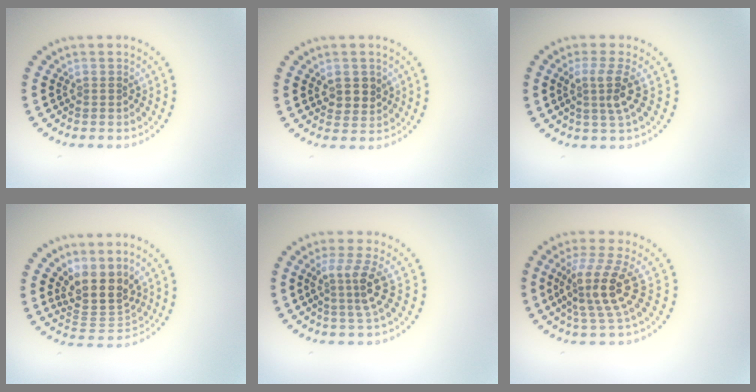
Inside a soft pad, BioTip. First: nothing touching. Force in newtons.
{"total": 2.3, "press": 2.1, "slide": 0.8}
{"total": 2.8, "press": 2.0, "slide": 1.9}
{"total": 4.2, "press": 3.3, "slide": 2.6}
{"total": 3.3, "press": 2.4, "slide": 2.3}
{"total": 4.4, "press": 3.3, "slide": 2.9}